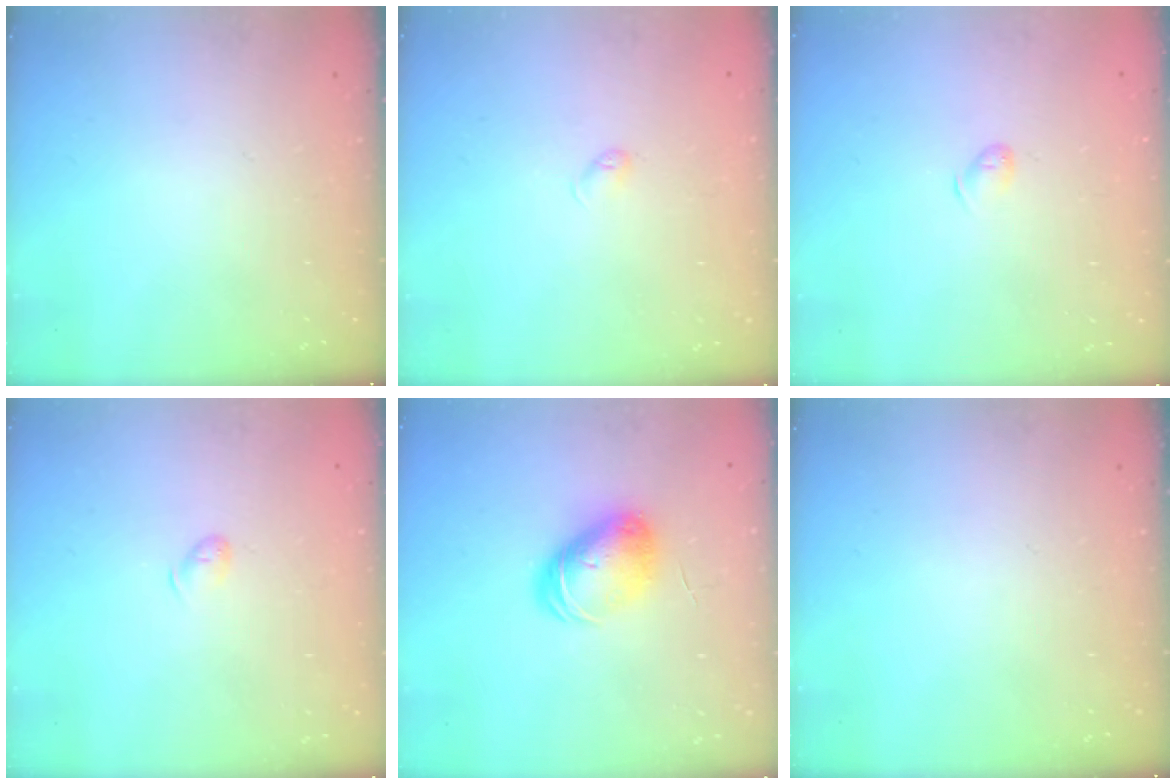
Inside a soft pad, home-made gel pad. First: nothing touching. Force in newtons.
{"total": 3.4, "press": 3.3, "slide": 0.6}
{"total": 5.1, "press": 5.0, "slide": 0.8}
{"total": 5.6, "press": 5.6, "slide": 0.8}
{"total": 9.5, "press": 9.5, "slide": 0.2}
{"total": 0.0}